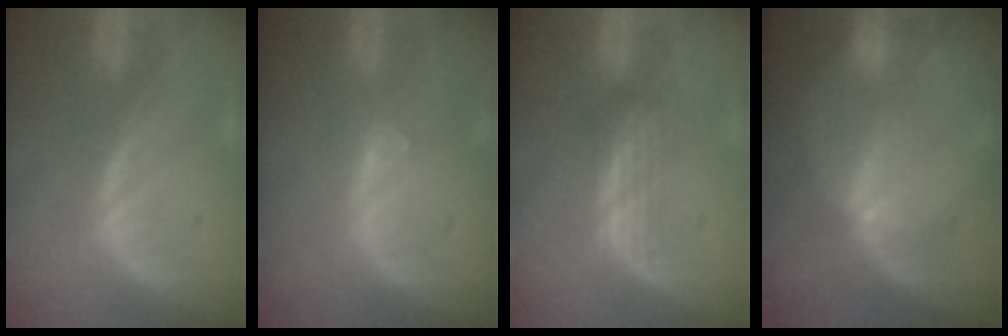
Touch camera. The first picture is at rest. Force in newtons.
{"total": 1.1, "press": 1.0, "slide": 0.2}
{"total": 2.7, "press": 2.5, "slide": 0.9}
{"total": 3.4, "press": 3.2, "slide": 1.1}